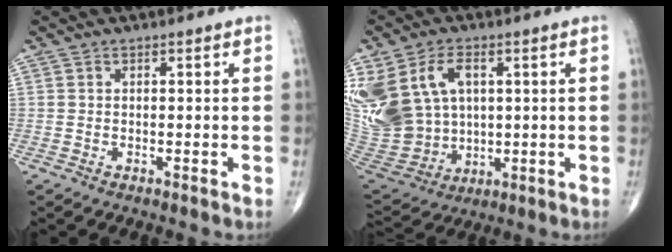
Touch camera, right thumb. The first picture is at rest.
{"total": 19.1, "force": [5.0, 13.9, 12.1], "torque": [-0.266, -0.001, 0.122]}